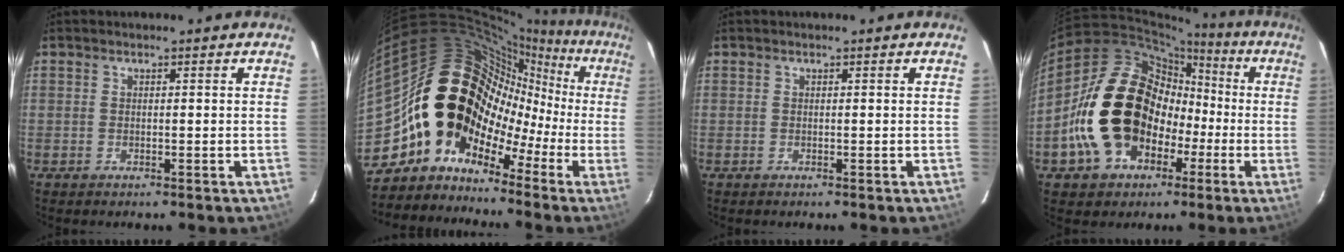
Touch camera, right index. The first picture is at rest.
{"total": 19.0, "force": [-6.1, 14.8, 10.2], "torque": [-0.164, 0.037, -0.120]}
{"total": 0.0}
{"total": 19.6, "force": [-3.3, 16.0, 10.8], "torque": [-0.235, 0.044, -0.026]}